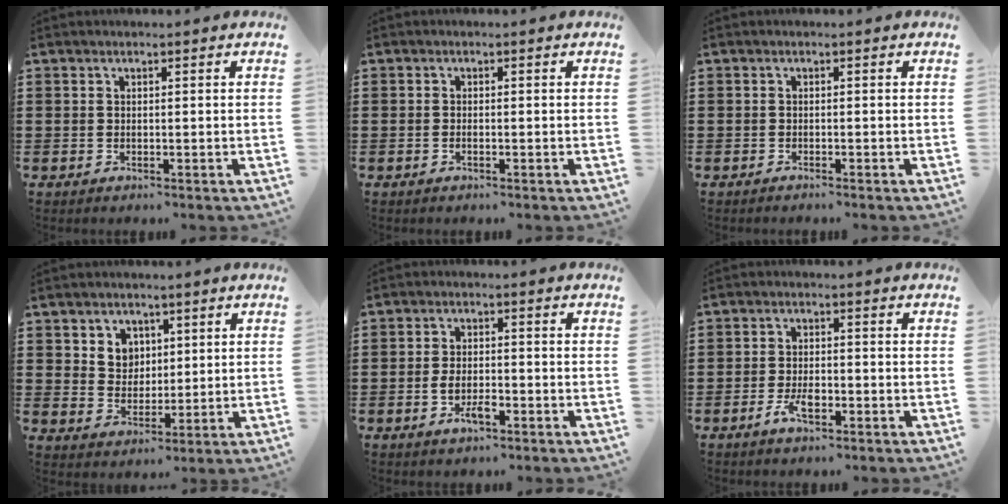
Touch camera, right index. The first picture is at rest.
{"total": 0.5, "force": [-0.3, -0.1, 0.4], "torque": [-0.009, -0.007, -0.002]}
{"total": 0.6, "force": [-0.6, 0.0, 0.1], "torque": [-0.004, -0.002, -0.011]}
{"total": 4.6, "force": [2.2, 4.0, 1.0], "torque": [-0.030, 0.009, 0.038]}
{"total": 3.7, "force": [-1.4, 1.6, 3.0], "torque": [-0.060, 0.003, -0.028]}
{"total": 3.6, "force": [-1.7, 1.5, 2.8], "torque": [-0.062, 0.000, -0.034]}